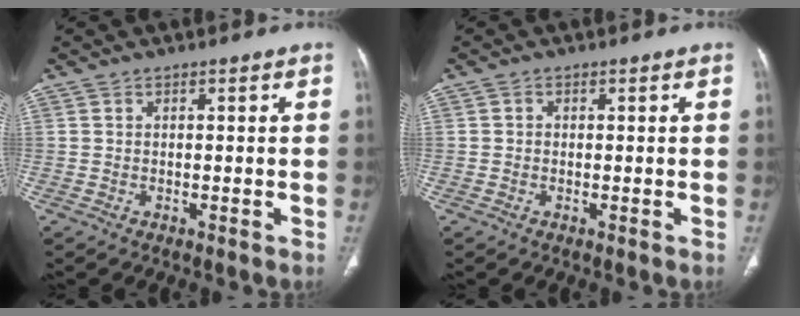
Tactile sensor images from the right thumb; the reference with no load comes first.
{"total": 0.6, "force": [0.0, 0.6, 0.2], "torque": [-0.001, 0.002, -0.003]}